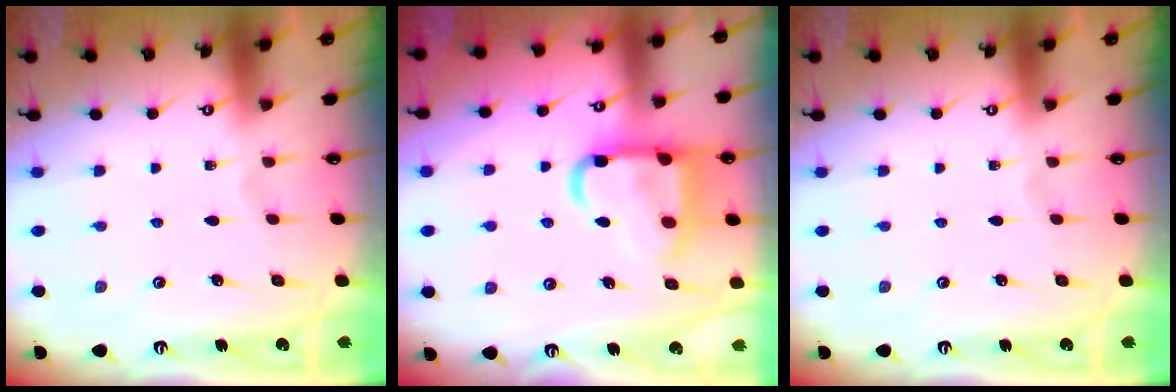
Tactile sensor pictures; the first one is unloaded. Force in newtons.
{"total": 15.7, "press": 15.6, "slide": 1.6}
{"total": 0.0}